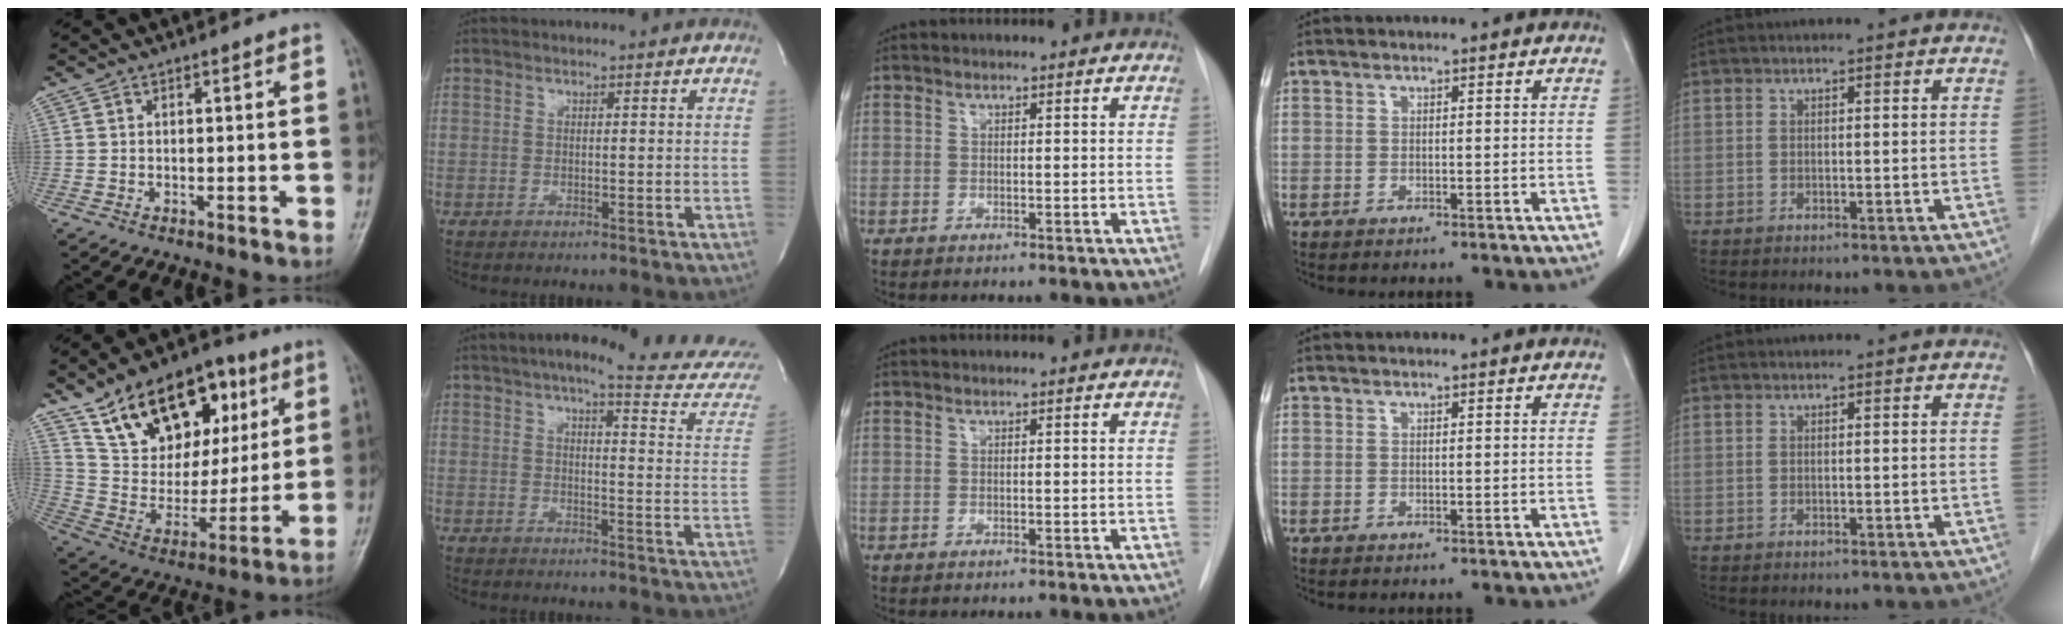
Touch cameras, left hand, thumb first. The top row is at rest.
{"thumb": {"total": 23.7, "force": [11.8, 14.1, 14.9], "torque": [-0.193, -0.022, 0.206]}, "index": {"total": 19.5, "force": [17.6, 1.2, 8.3], "torque": [-0.103, -0.054, 0.201]}}